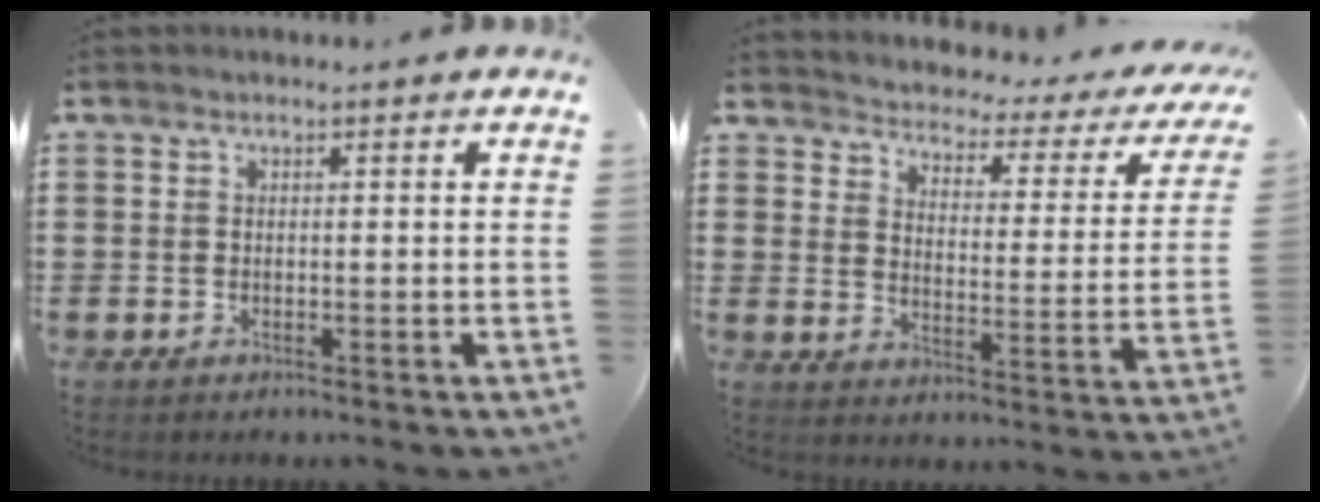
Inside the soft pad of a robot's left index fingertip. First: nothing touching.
{"total": 2.2, "force": [2.1, 0.3, 0.3], "torque": [-0.026, -0.026, 0.025]}